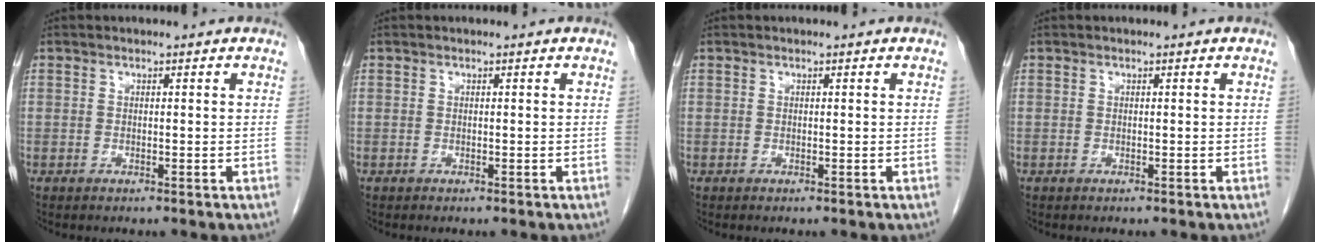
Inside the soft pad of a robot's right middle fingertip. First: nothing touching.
{"total": 0.0}
{"total": 0.0}
{"total": 0.0}